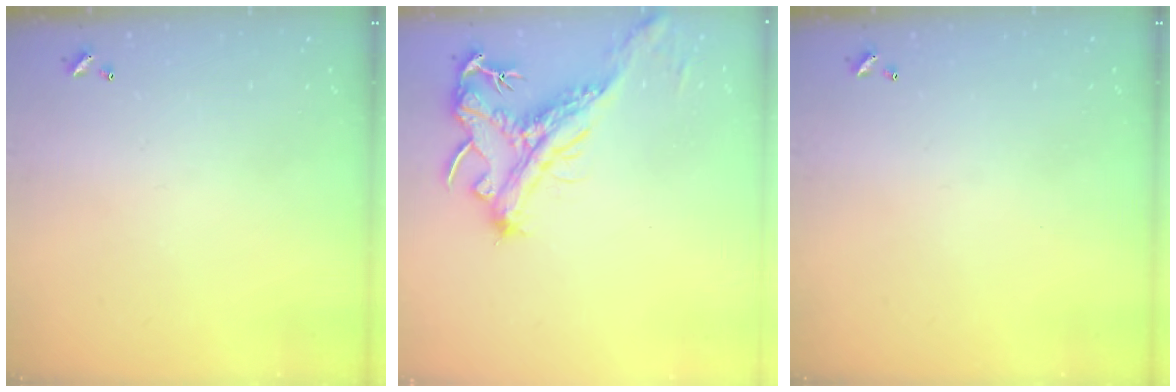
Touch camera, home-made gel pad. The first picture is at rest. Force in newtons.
{"total": 2.0, "press": 1.5, "slide": 1.3}
{"total": 0.0}